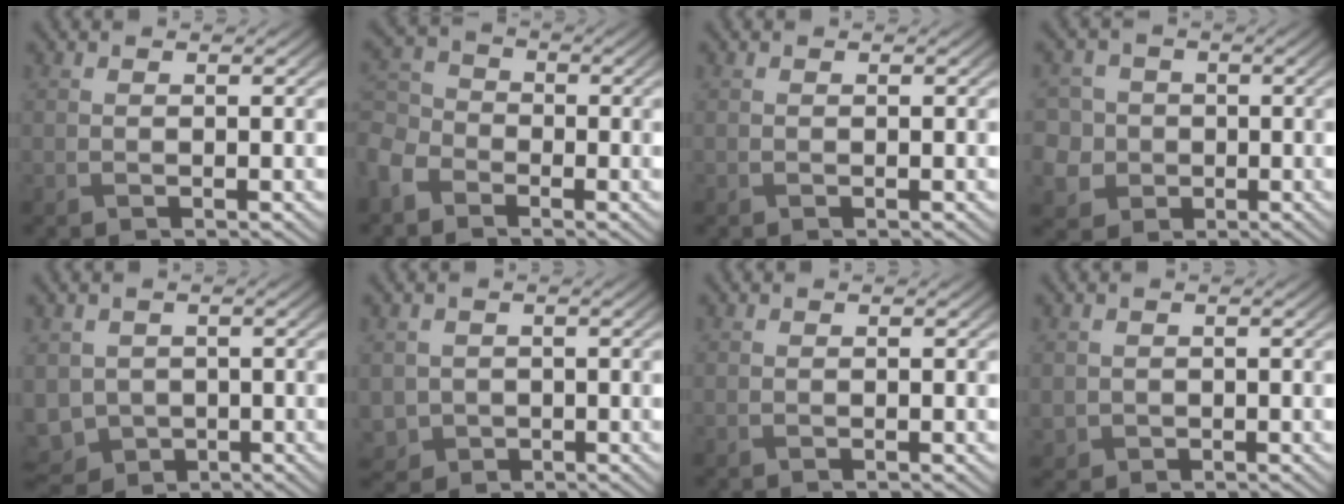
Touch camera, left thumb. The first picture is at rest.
{"total": 6.3, "force": [-3.7, 4.3, 2.6], "torque": [-0.083, -0.005, -0.097]}
{"total": 0.0}
{"total": 7.0, "force": [-0.3, 6.7, 1.9], "torque": [-0.078, 0.017, -0.034]}
{"total": 5.5, "force": [-0.9, 4.8, 2.4], "torque": [-0.083, -0.022, -0.020]}
{"total": 2.8, "force": [-0.3, 2.8, 0.5], "torque": [-0.025, -0.013, -0.007]}
{"total": 0.0}
{"total": 1.4, "force": [0.0, 1.4, 0.0], "torque": [-0.005, -0.008, -0.002]}